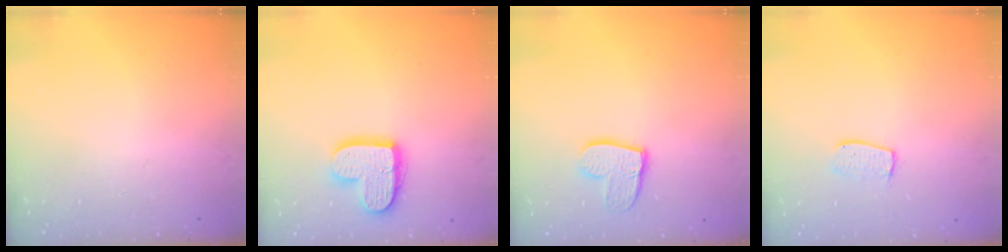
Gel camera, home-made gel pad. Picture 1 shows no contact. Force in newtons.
{"total": 13.8, "press": 13.8, "slide": 0.9}
{"total": 10.9, "press": 10.8, "slide": 0.9}
{"total": 6.3, "press": 6.2, "slide": 0.5}